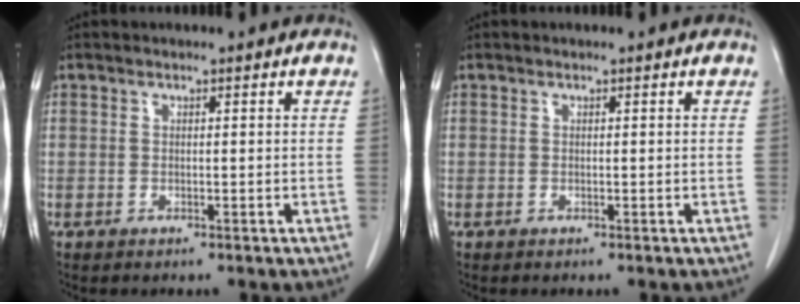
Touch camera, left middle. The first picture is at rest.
{"total": 0.0}